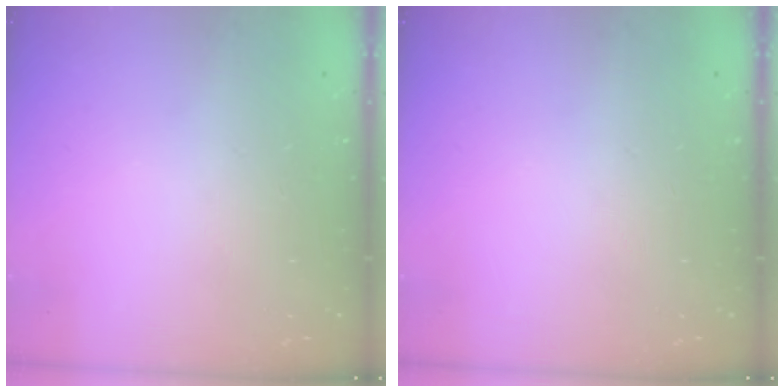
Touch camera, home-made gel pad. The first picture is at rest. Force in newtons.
{"total": 0.0}